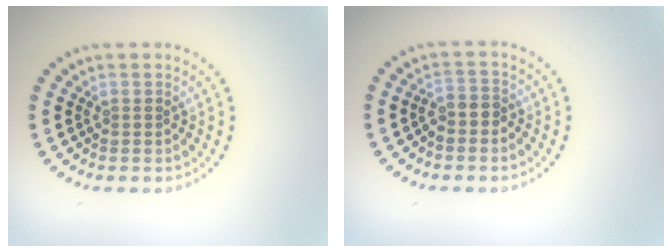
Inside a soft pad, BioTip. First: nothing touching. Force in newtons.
{"total": 1.2, "press": 0.9, "slide": 0.8}